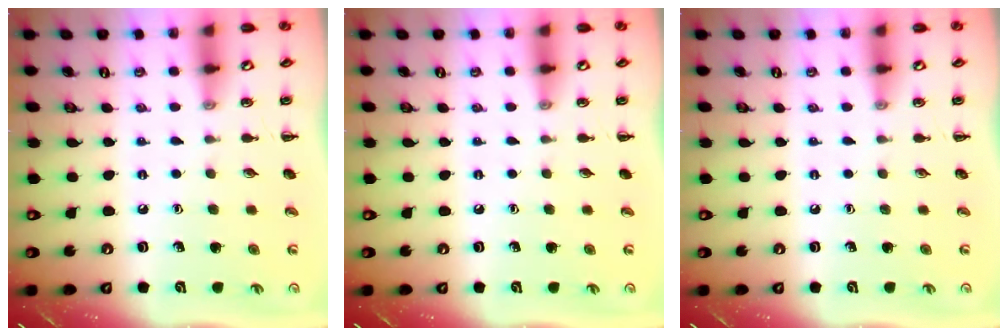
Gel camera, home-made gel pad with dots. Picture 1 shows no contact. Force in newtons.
{"total": 0.0}
{"total": 0.0}